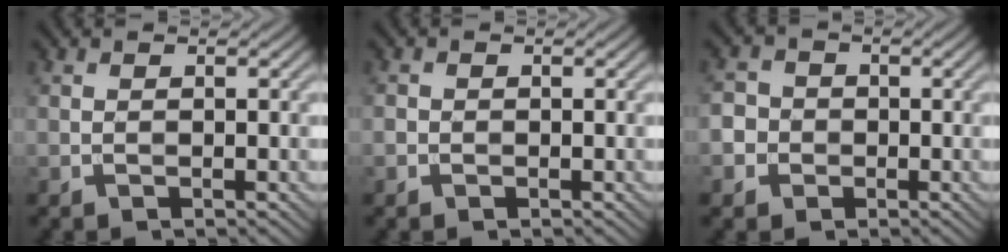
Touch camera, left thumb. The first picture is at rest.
{"total": 0.9, "force": [-0.3, 0.8, 0.2], "torque": [-0.003, -0.004, -0.010]}
{"total": 4.0, "force": [-1.0, 3.8, 0.9], "torque": [-0.018, 0.005, -0.039]}